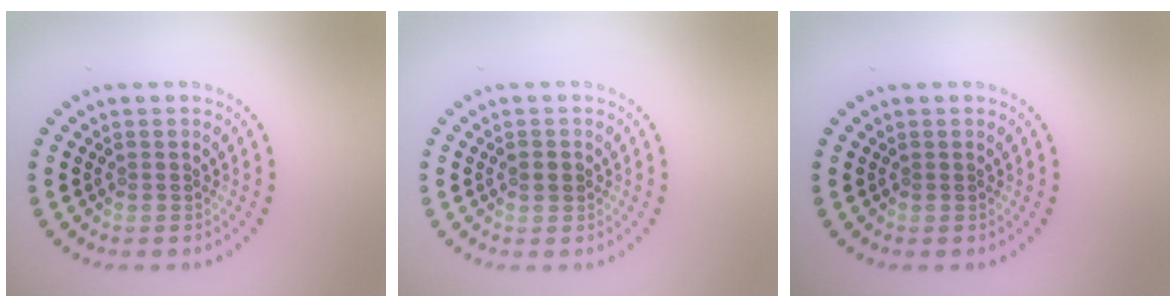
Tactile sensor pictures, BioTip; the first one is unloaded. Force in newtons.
{"total": 1.3, "press": 1.3, "slide": 0.2}
{"total": 0.0}